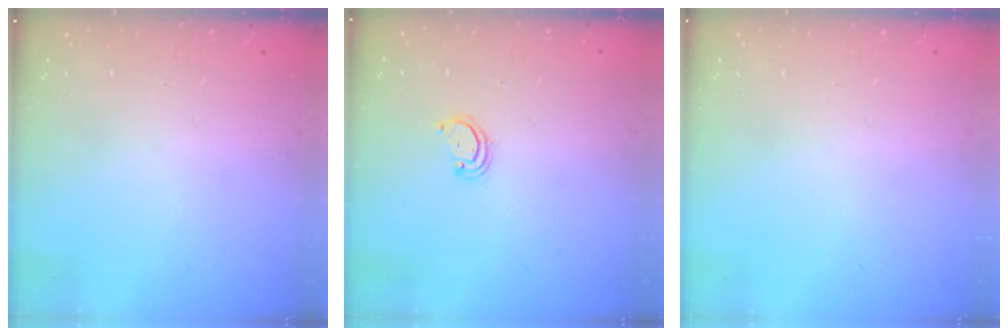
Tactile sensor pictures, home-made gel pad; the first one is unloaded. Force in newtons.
{"total": 2.2, "press": 2.2, "slide": 0.2}
{"total": 0.0}